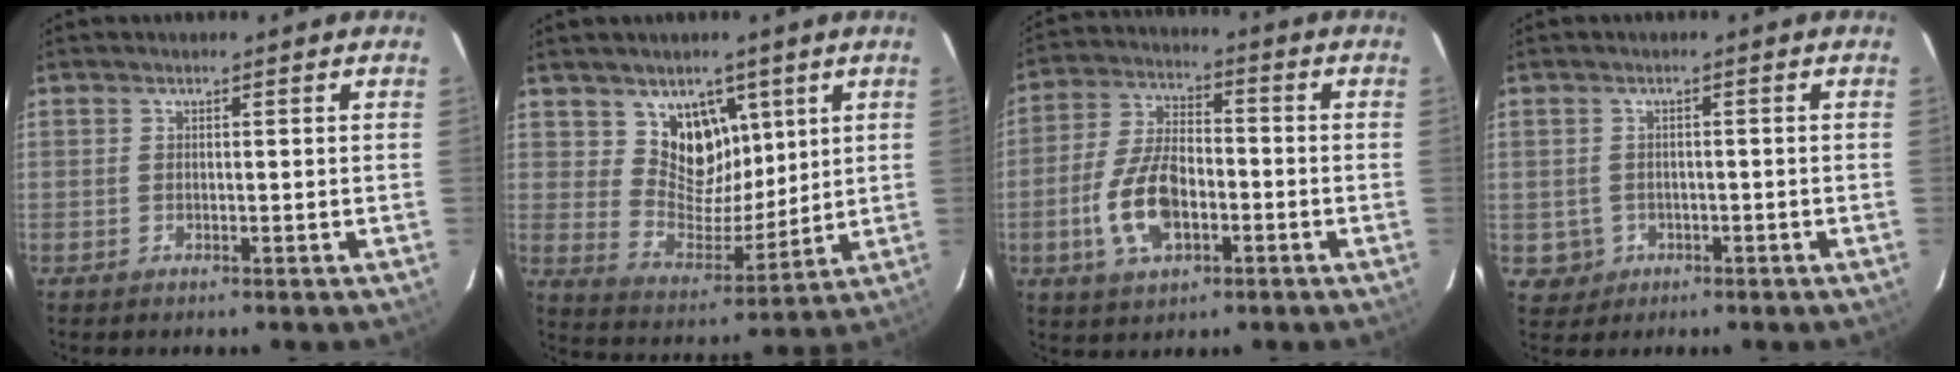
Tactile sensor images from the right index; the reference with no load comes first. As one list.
[{"total": 10.3, "force": [5.5, 7.6, 4.2], "torque": [-0.063, -0.013, 0.110]}, {"total": 12.2, "force": [-3.8, 6.4, 9.6], "torque": [-0.200, 0.007, -0.065]}, {"total": 4.1, "force": [-0.8, 4.0, 0.4], "torque": [-0.017, 0.010, 0.000]}]